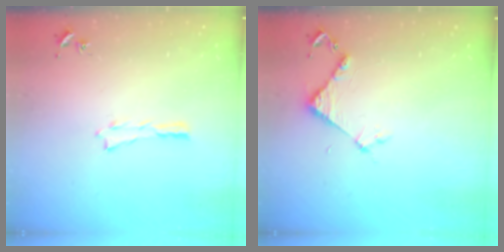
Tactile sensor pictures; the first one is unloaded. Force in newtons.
{"total": 3.8, "press": 3.8, "slide": 0.3}